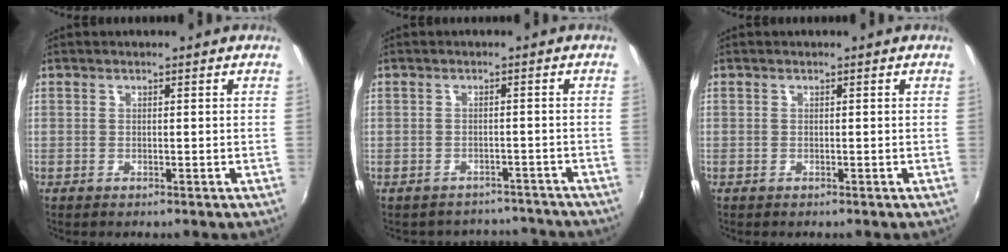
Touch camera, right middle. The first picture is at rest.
{"total": 7.6, "force": [-6.2, 4.3, 0.7], "torque": [-0.011, 0.038, -0.073]}
{"total": 0.0}